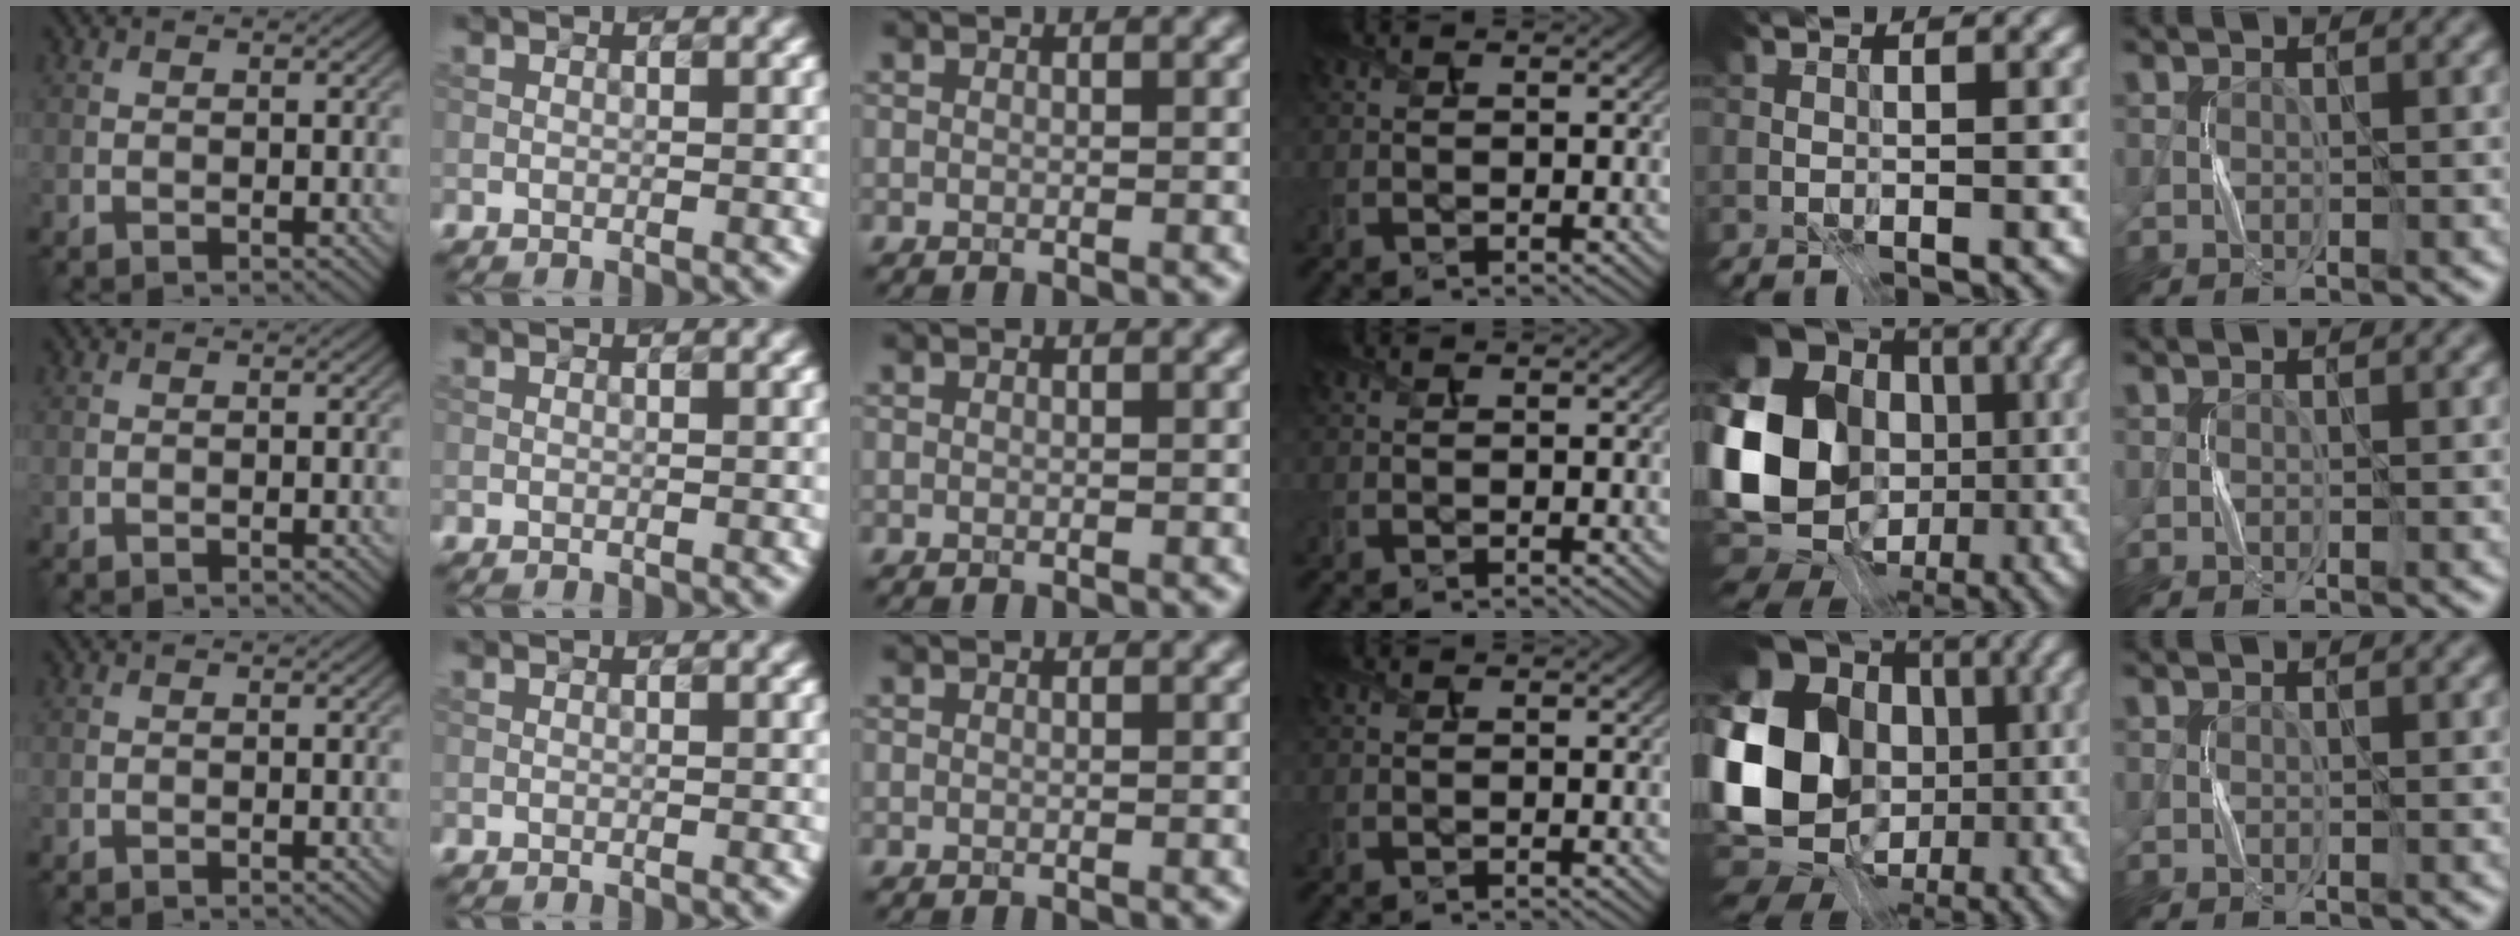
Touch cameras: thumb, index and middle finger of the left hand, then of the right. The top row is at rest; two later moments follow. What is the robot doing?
{"motion": "press", "object": "calculator"}